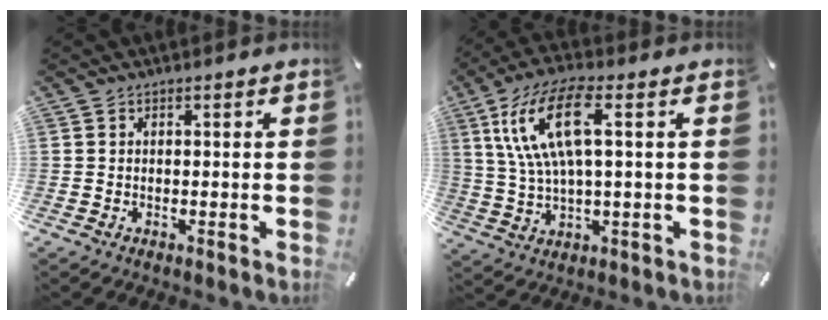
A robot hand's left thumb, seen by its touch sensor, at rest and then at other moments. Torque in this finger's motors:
{"motor_torque": [0.38, 0.72, 1.47, -1.30, 0.53]}